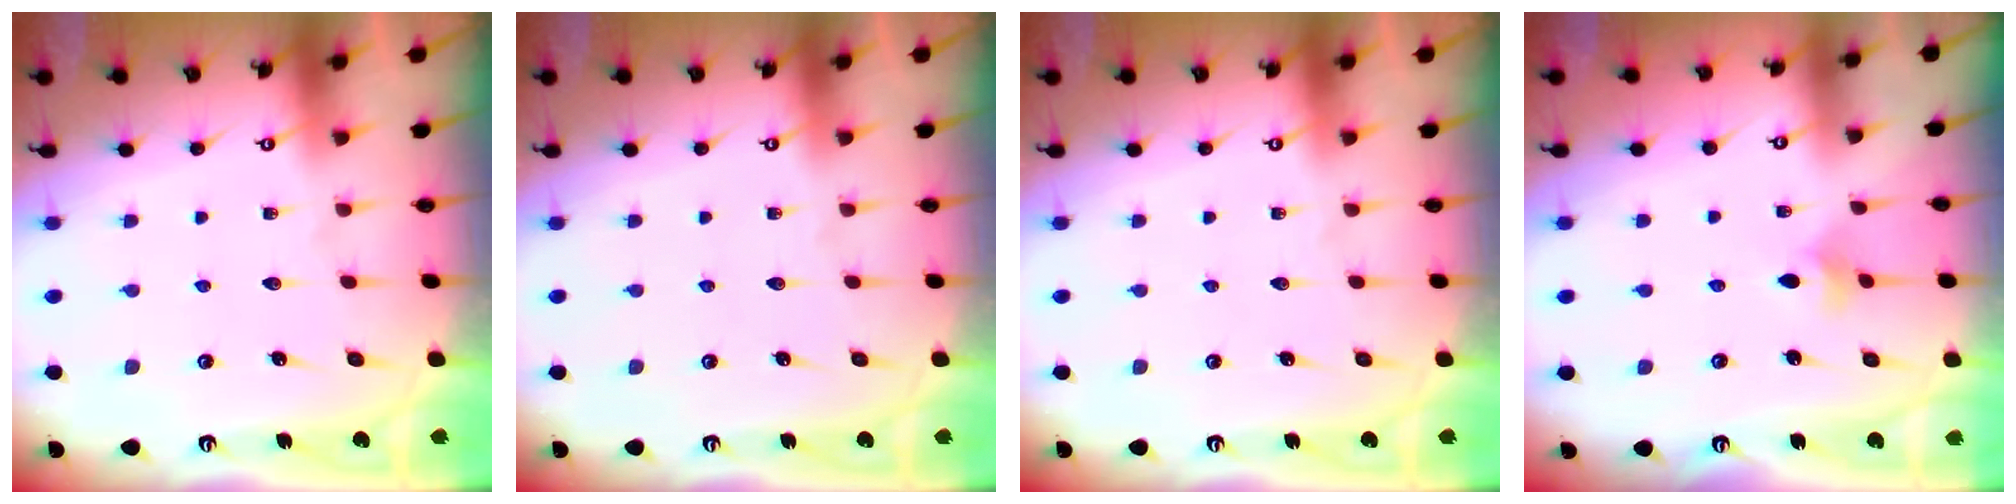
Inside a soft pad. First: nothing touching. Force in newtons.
{"total": 0.0}
{"total": 0.0}
{"total": 4.3, "press": 4.2, "slide": 0.9}